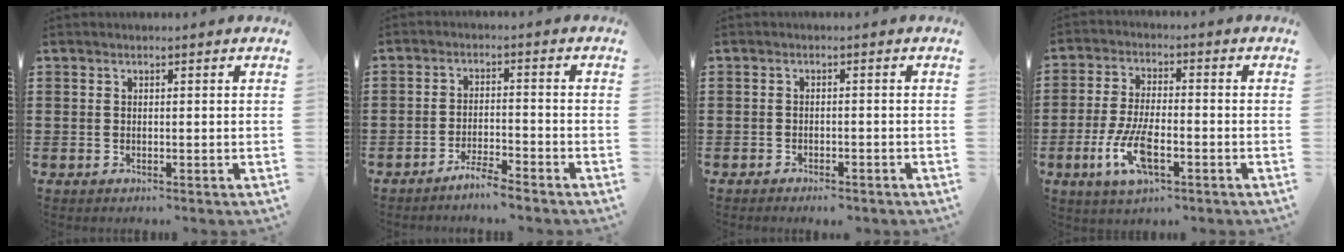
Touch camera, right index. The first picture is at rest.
{"total": 3.6, "force": [-3.4, -0.2, 1.0], "torque": [-0.026, 0.001, -0.070]}
{"total": 1.3, "force": [-1.3, 0.0, 0.0], "torque": [-0.006, 0.000, -0.027]}
{"total": 8.3, "force": [-3.2, 3.0, 7.1], "torque": [-0.161, -0.015, -0.060]}